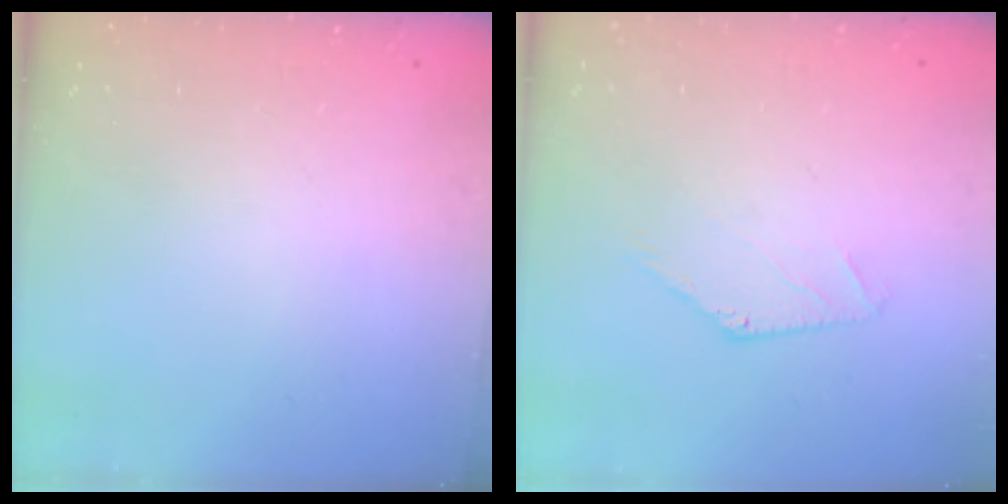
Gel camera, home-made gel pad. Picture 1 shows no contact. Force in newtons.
{"total": 0.0}